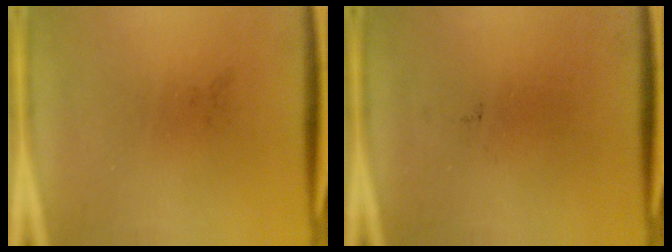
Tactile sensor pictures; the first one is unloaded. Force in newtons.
{"total": 0.0}